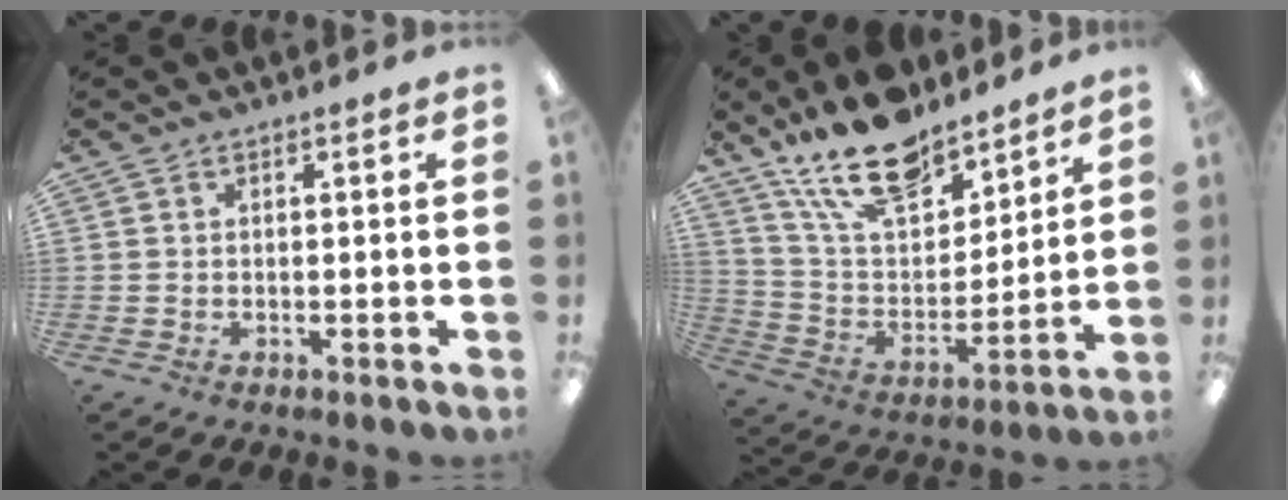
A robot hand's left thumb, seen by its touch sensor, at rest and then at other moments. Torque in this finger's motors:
{"motor_torque": [2.52, 1.17, 1.83, -0.94, 0.41]}